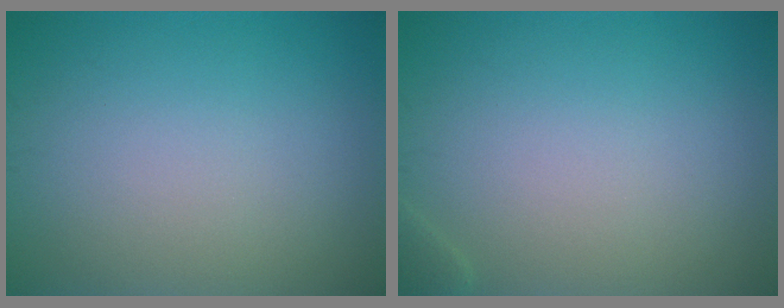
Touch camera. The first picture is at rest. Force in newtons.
{"total": 0.7, "press": 0.7, "slide": 0.0}